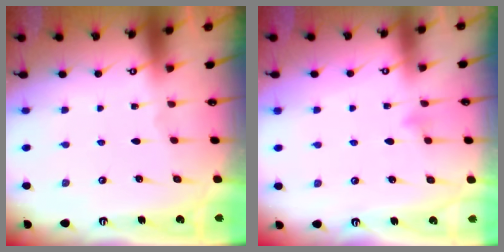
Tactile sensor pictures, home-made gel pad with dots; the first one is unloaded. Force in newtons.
{"total": 4.3, "press": 4.2, "slide": 0.5}